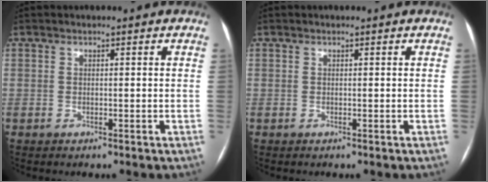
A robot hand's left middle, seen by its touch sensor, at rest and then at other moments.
{"total": 0.0}